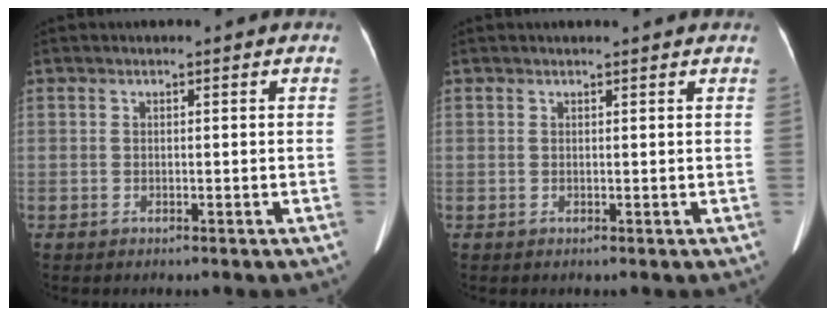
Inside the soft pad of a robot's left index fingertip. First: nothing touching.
{"total": 3.0, "force": [2.8, 0.1, 1.1], "torque": [-0.014, 0.013, 0.031]}